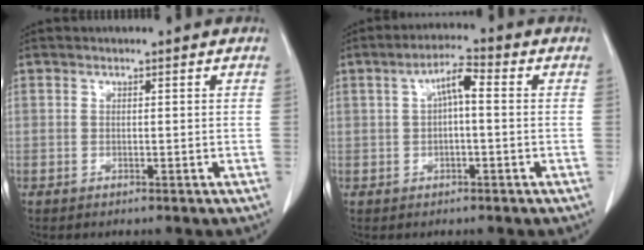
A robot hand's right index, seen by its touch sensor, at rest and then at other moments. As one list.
[{"total": 4.9, "force": [0.7, 1.2, 4.7], "torque": [-0.087, 0.018, 0.009]}]